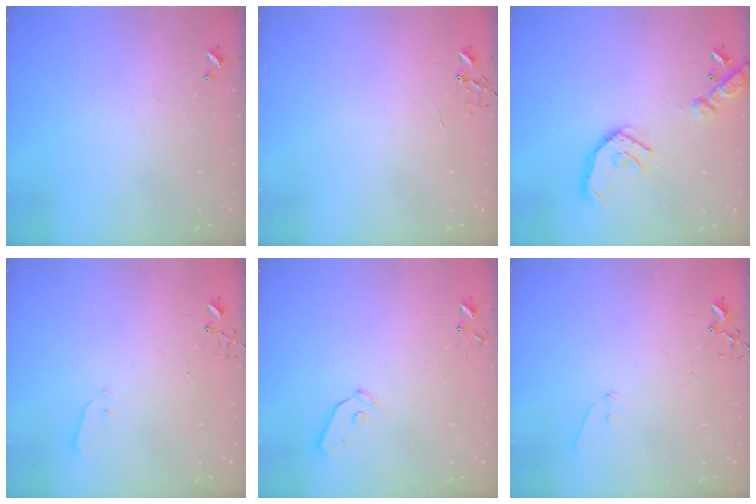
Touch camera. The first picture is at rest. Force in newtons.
{"total": 0.0}
{"total": 16.6, "press": 16.4, "slide": 2.5}
{"total": 3.3, "press": 3.2, "slide": 0.7}
{"total": 5.7, "press": 5.7, "slide": 0.4}
{"total": 6.3, "press": 6.3, "slide": 0.7}